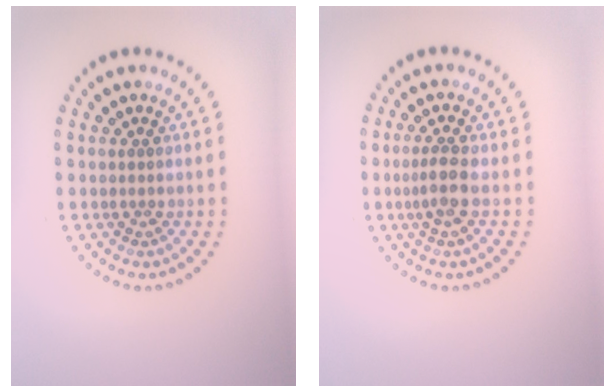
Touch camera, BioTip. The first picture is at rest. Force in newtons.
{"total": 2.0, "press": 1.8, "slide": 0.9}